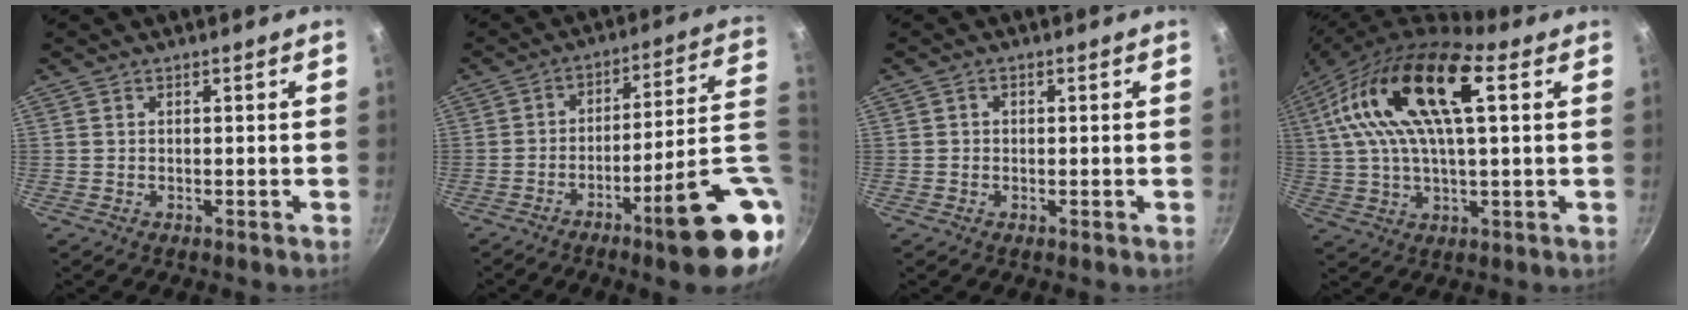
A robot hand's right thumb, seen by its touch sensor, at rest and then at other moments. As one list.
[{"total": 19.1, "force": [-5.6, 3.1, 18.0], "torque": [-0.221, 0.027, -0.079]}, {"total": 0.7, "force": [-0.1, 0.6, 0.3], "torque": [-0.006, 0.004, -0.001]}, {"total": 19.0, "force": [5.8, 7.2, 16.6], "torque": [-0.314, 0.015, 0.093]}]